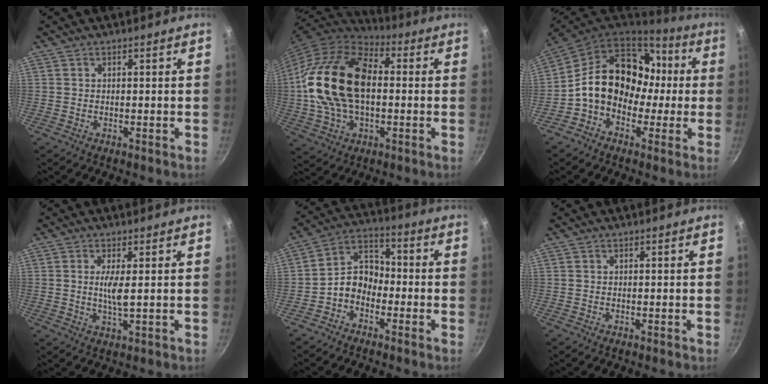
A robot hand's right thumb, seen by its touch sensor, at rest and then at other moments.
{"total": 21.4, "force": [0.6, 13.5, 16.5], "torque": [-0.294, 0.028, 0.004]}
{"total": 18.2, "force": [0.0, 14.1, 11.6], "torque": [-0.155, 0.057, -0.010]}
{"total": 3.6, "force": [0.7, 0.5, 3.5], "torque": [-0.077, -0.008, 0.015]}
{"total": 7.5, "force": [-3.1, 5.6, 3.9], "torque": [-0.041, 0.046, -0.078]}
{"total": 0.0}